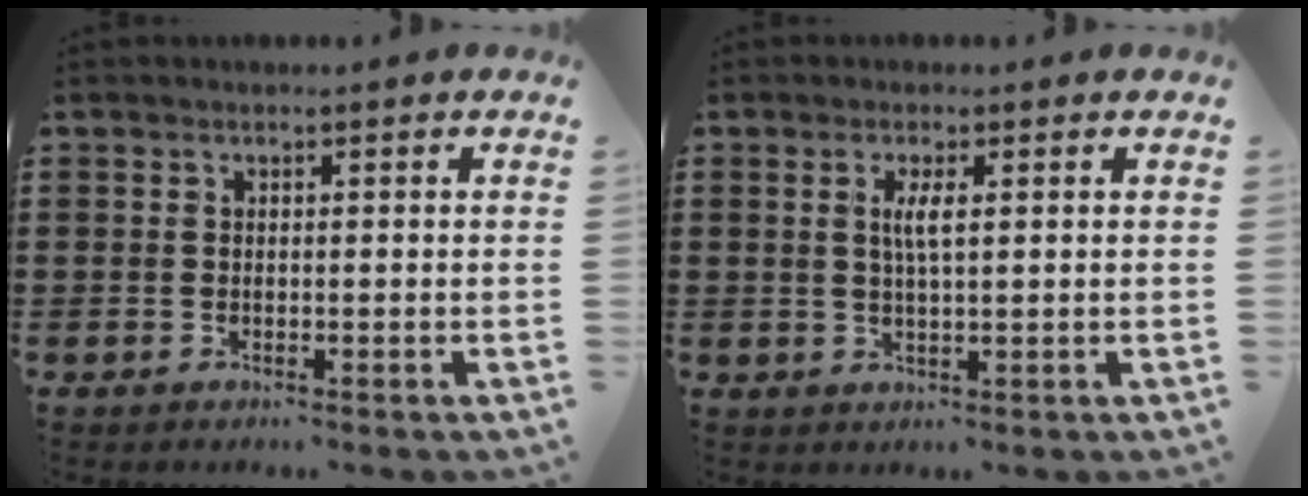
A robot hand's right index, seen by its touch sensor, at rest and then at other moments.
{"total": 2.8, "force": [0.7, 0.5, 2.7], "torque": [-0.055, 0.003, 0.009]}